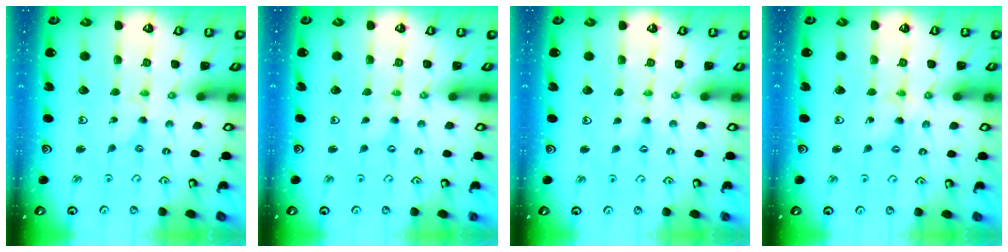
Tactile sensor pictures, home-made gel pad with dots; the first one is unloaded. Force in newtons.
{"total": 0.0}
{"total": 1.5, "press": 1.5, "slide": 0.3}
{"total": 2.3, "press": 2.3, "slide": 0.2}